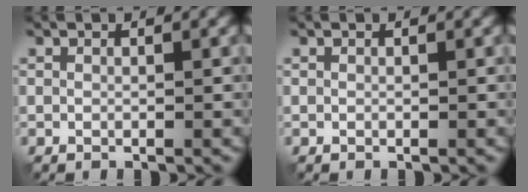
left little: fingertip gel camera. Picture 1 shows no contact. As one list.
[{"total": 0.0}]